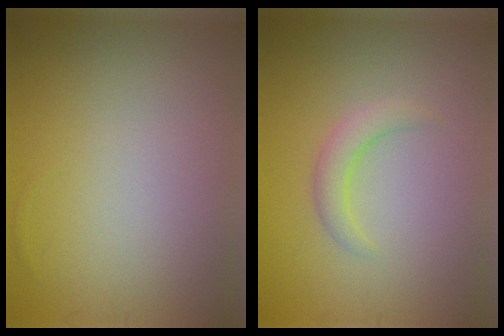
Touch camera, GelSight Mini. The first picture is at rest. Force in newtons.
{"total": 2.0, "press": 2.0, "slide": 0.3}